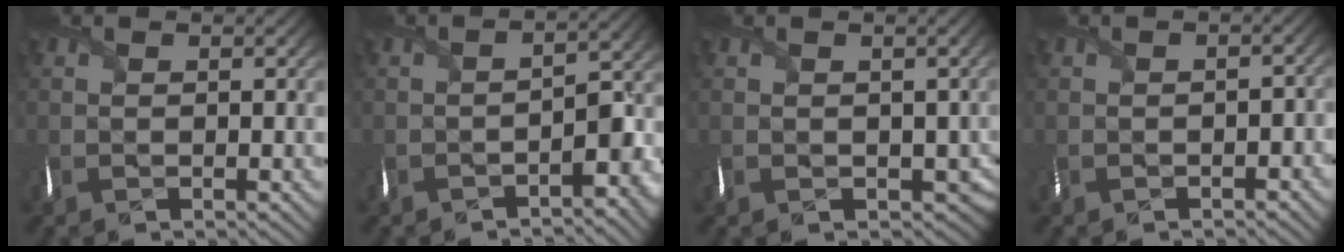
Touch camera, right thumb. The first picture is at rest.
{"total": 5.5, "force": [-3.3, 1.8, 4.0], "torque": [-0.049, -0.004, -0.057]}
{"total": 3.9, "force": [-0.2, 3.2, 2.1], "torque": [-0.036, -0.025, 0.003]}
{"total": 2.2, "force": [-1.3, 1.2, 1.2], "torque": [-0.020, -0.005, -0.023]}